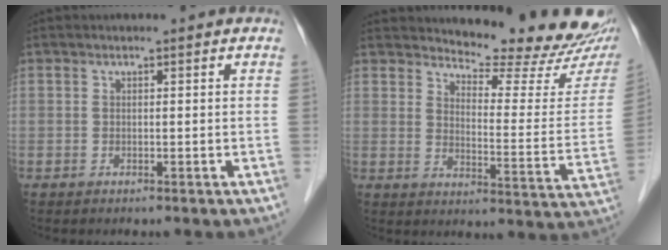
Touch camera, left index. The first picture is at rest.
{"total": 16.9, "force": [15.8, 2.5, 5.4], "torque": [-0.063, -0.087, 0.180]}